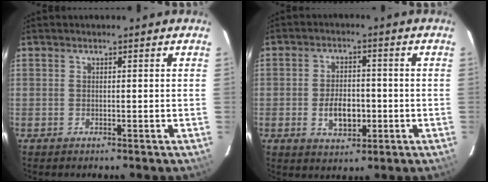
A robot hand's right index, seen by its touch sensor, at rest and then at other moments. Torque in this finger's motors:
{"motor_torque": [0.09, 0.06, 0.09, 0.06]}